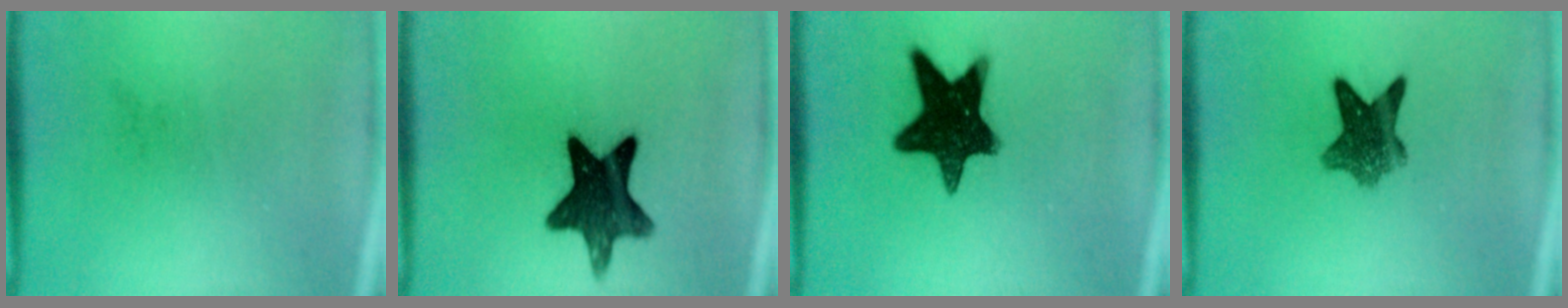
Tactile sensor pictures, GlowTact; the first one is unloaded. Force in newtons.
{"total": 13.1}
{"total": 15.1}
{"total": 7.4}